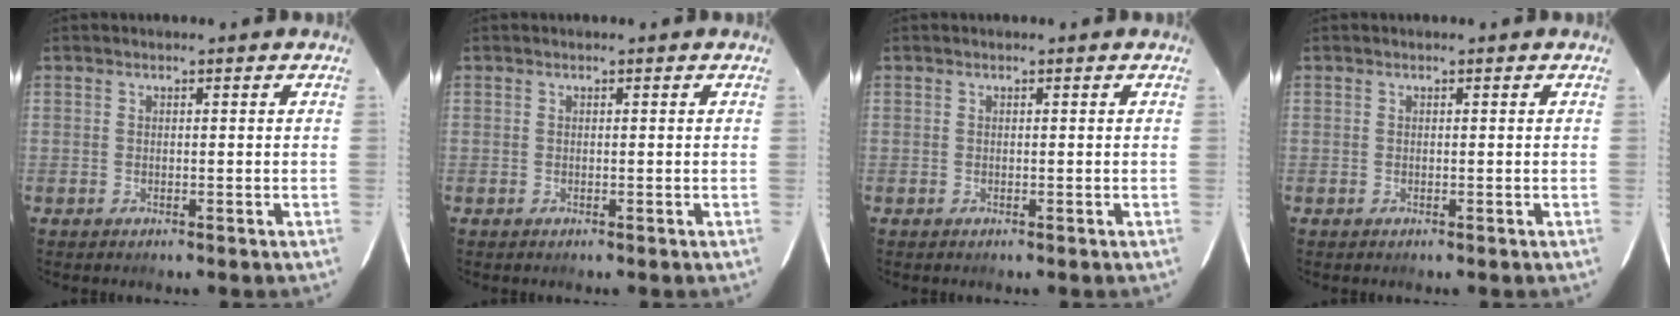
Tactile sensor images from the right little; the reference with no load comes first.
{"total": 0.0}
{"total": 0.0}
{"total": 0.0}